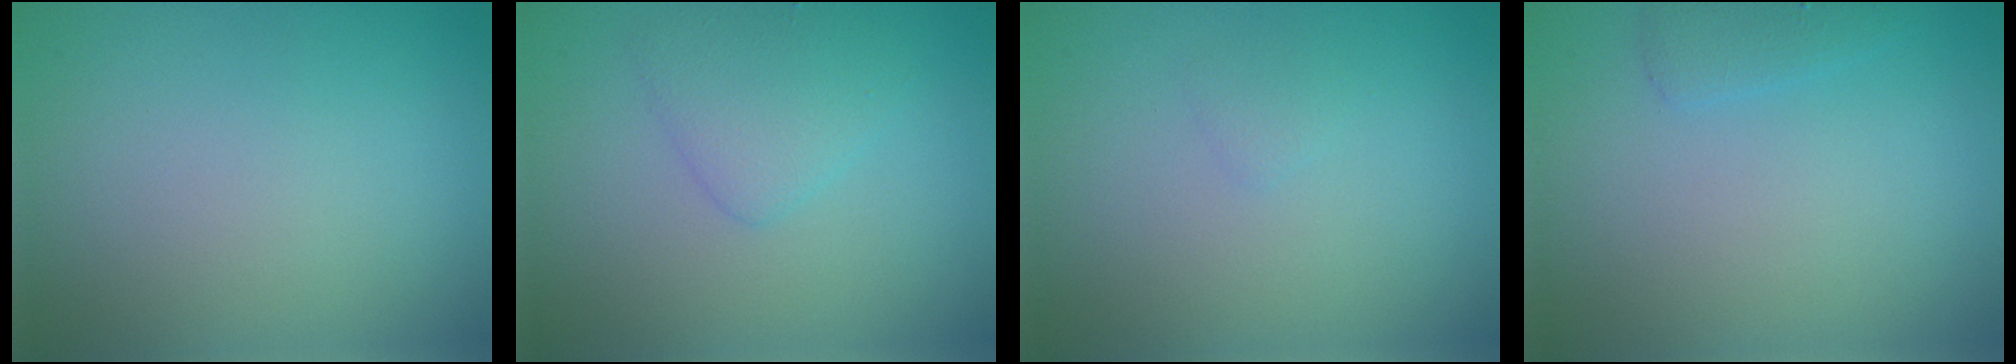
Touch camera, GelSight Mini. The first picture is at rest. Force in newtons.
{"total": 2.5, "press": 2.5, "slide": 0.1}
{"total": 0.6, "press": 0.6, "slide": 0.1}
{"total": 1.3, "press": 1.3, "slide": 0.1}